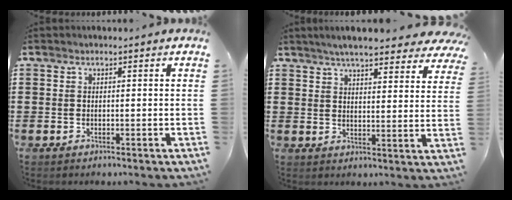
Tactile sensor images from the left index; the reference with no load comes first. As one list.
[{"total": 6.3, "force": [5.7, 0.3, 2.5], "torque": [-0.061, -0.020, 0.101]}]